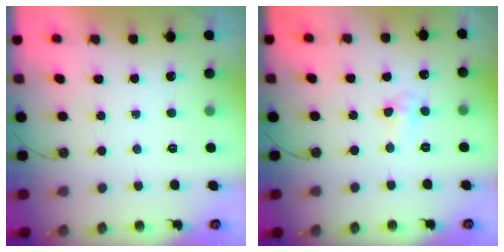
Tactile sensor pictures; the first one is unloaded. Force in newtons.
{"total": 3.7, "press": 3.7, "slide": 0.6}